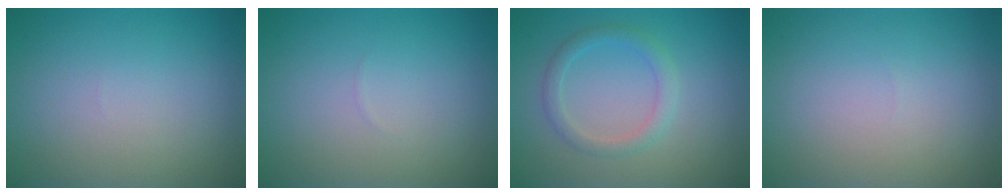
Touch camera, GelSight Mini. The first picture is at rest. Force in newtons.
{"total": 0.0}
{"total": 2.0, "press": 2.0, "slide": 0.1}
{"total": 0.0}